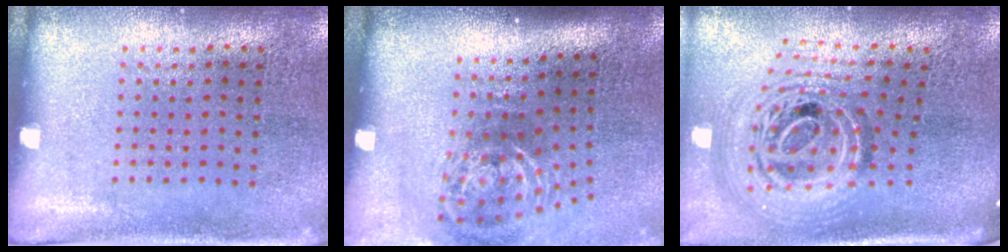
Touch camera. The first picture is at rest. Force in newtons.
{"total": 2.0, "press": 1.3, "slide": 1.6}
{"total": 2.1, "press": 1.7, "slide": 1.3}